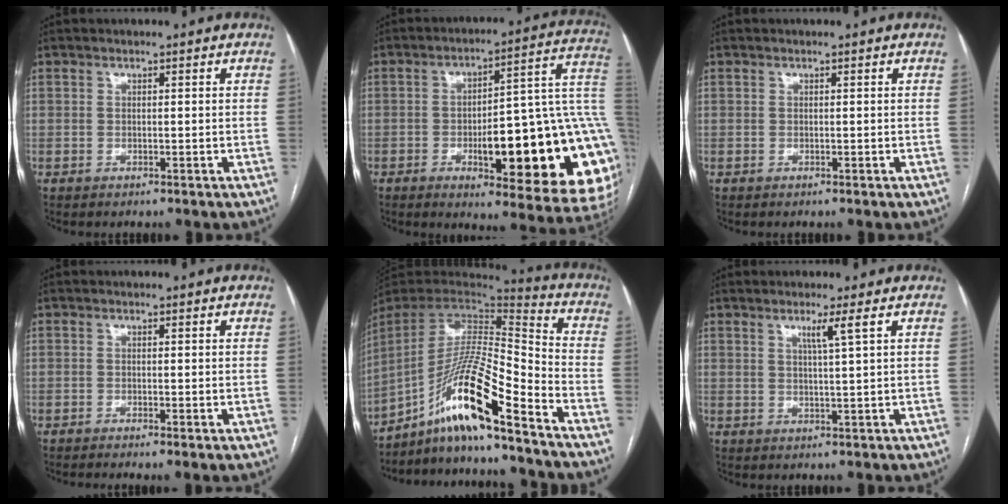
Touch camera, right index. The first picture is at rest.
{"total": 26.9, "force": [-4.6, 5.7, 25.9], "torque": [-0.234, 0.019, -0.053]}
{"total": 0.0}
{"total": 1.3, "force": [-0.8, 0.0, 1.1], "torque": [-0.018, -0.003, -0.014]}
{"total": 16.8, "force": [-11.5, 0.3, 12.3], "torque": [-0.236, 0.005, -0.209]}
{"total": 2.8, "force": [1.3, -0.9, 2.3], "torque": [-0.042, -0.006, 0.026]}